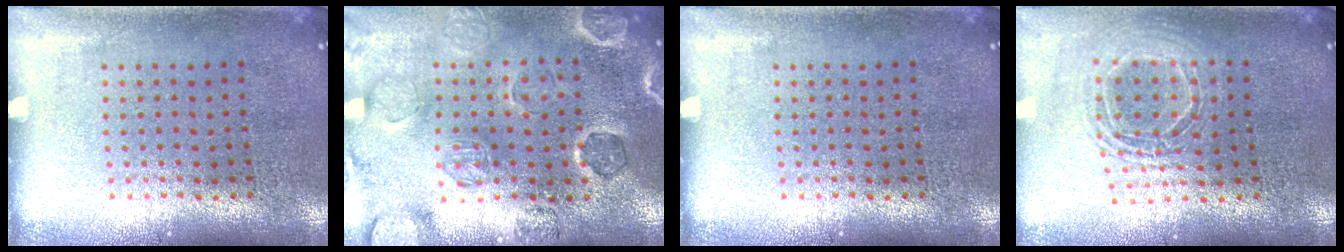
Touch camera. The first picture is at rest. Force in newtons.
{"total": 1.4, "press": 1.4, "slide": 0.2}
{"total": 0.0}
{"total": 1.5, "press": 1.3, "slide": 0.7}